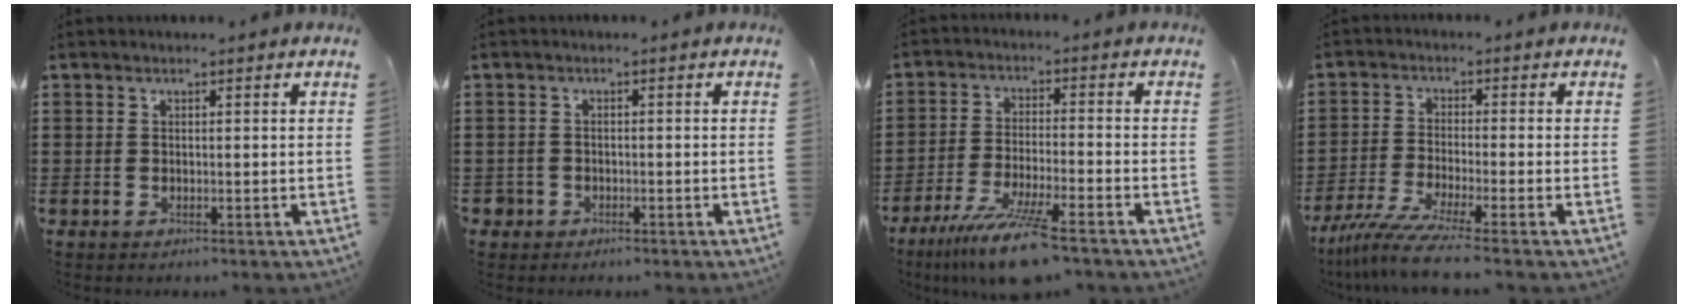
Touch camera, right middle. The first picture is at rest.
{"total": 1.3, "force": [-1.0, 0.9, 0.0], "torque": [-0.004, 0.000, -0.023]}
{"total": 9.5, "force": [-7.3, 0.3, 6.0], "torque": [-0.119, -0.010, -0.140]}
{"total": 6.5, "force": [-5.1, -0.2, 4.0], "torque": [-0.099, -0.024, -0.102]}